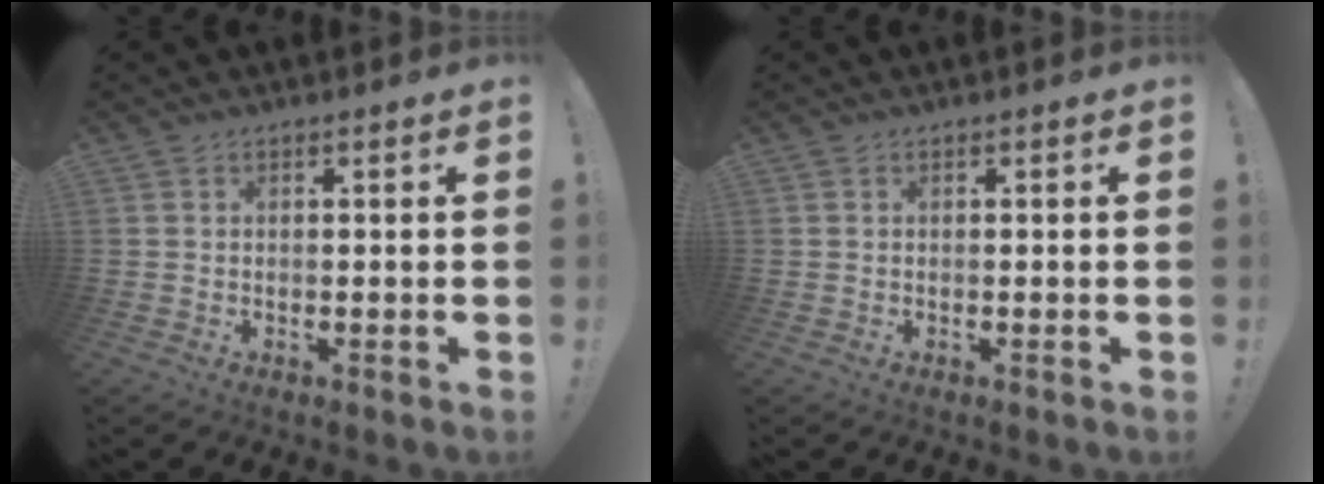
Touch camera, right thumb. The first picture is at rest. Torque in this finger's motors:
{"motor_torque": [-0.12, 0.07, 0.09, -0.05, 0.04]}